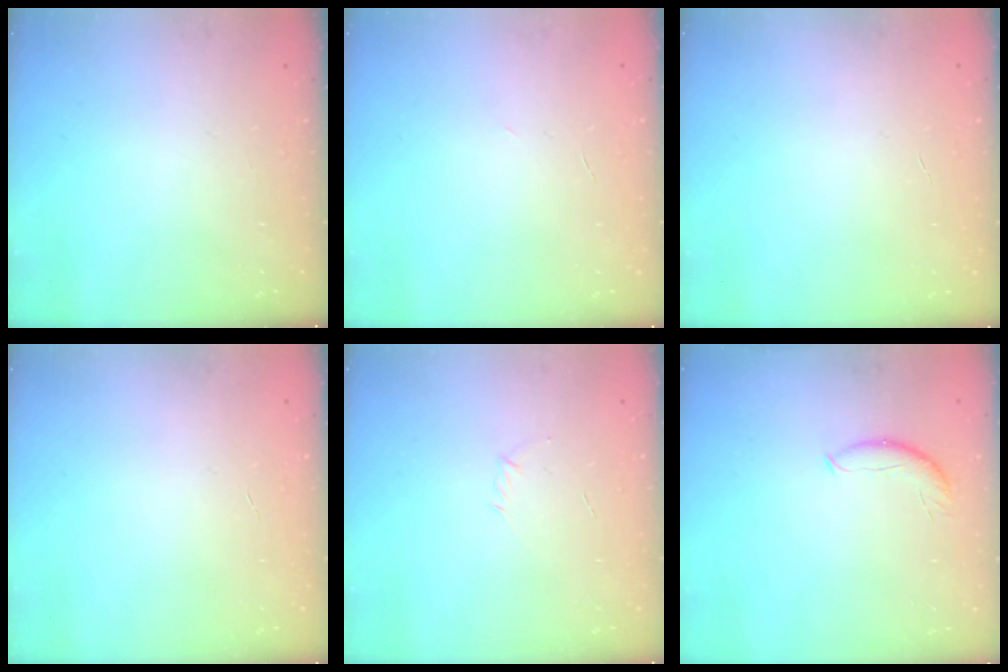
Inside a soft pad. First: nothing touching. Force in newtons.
{"total": 1.8, "press": 1.7, "slide": 0.5}
{"total": 0.0}
{"total": 0.0}
{"total": 2.7, "press": 2.6, "slide": 0.7}
{"total": 6.8, "press": 6.8, "slide": 0.5}